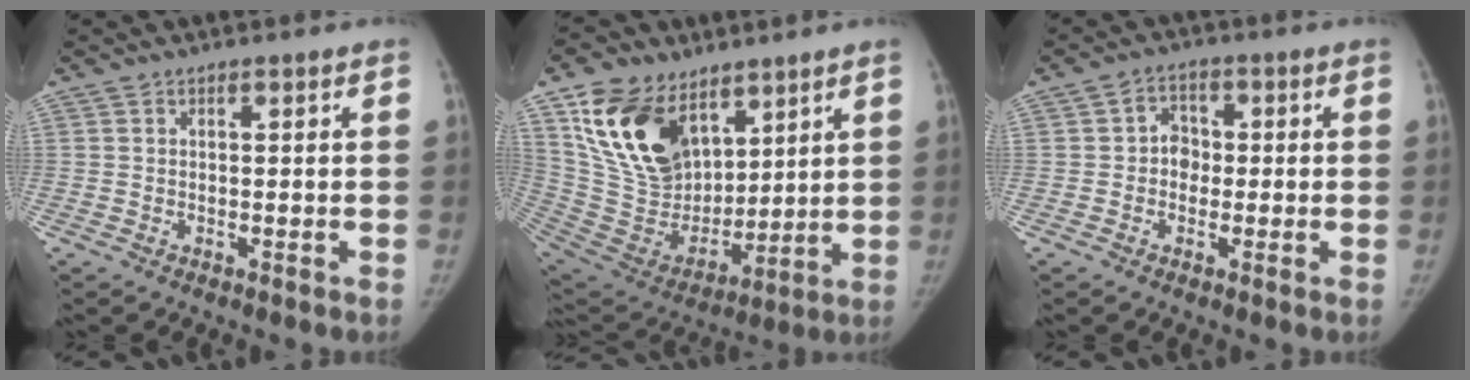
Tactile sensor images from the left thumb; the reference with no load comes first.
{"total": 20.8, "force": [10.9, 13.0, 12.0], "torque": [-0.193, -0.049, 0.217]}
{"total": 4.2, "force": [-0.3, 3.7, 2.0], "torque": [-0.004, 0.011, -0.015]}